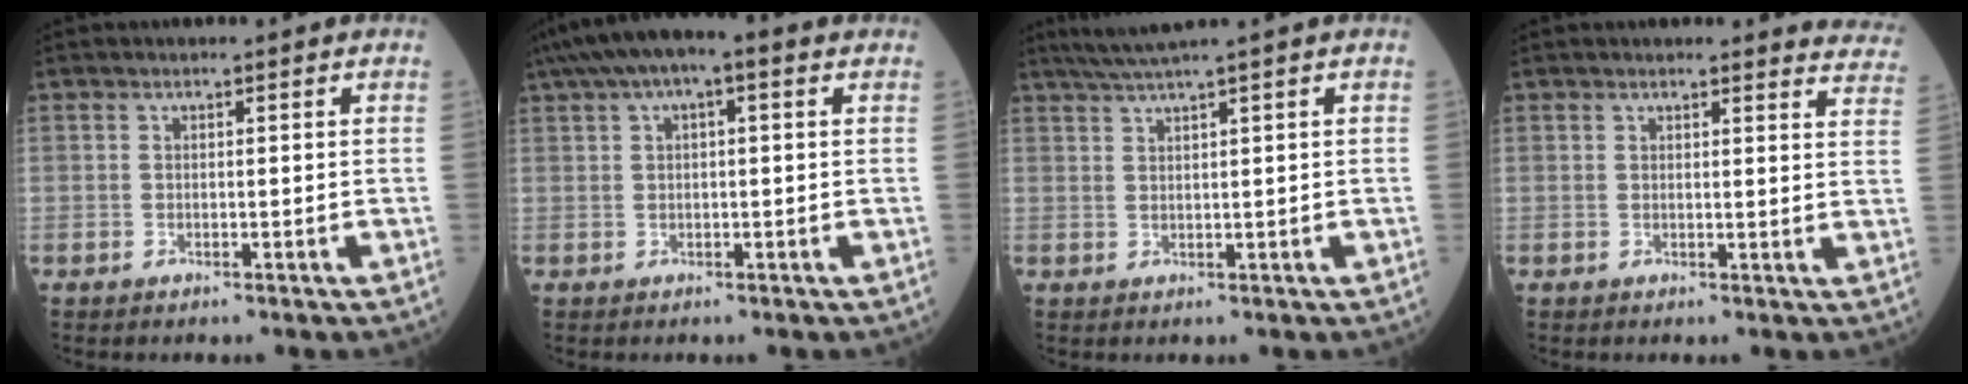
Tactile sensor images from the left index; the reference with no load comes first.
{"total": 8.2, "force": [4.3, 2.4, 6.6], "torque": [-0.118, 0.046, 0.062]}
{"total": 3.6, "force": [2.7, -1.1, 2.1], "torque": [-0.047, 0.008, 0.057]}
{"total": 9.1, "force": [9.0, 1.4, 0.5], "torque": [0.042, -0.045, 0.051]}